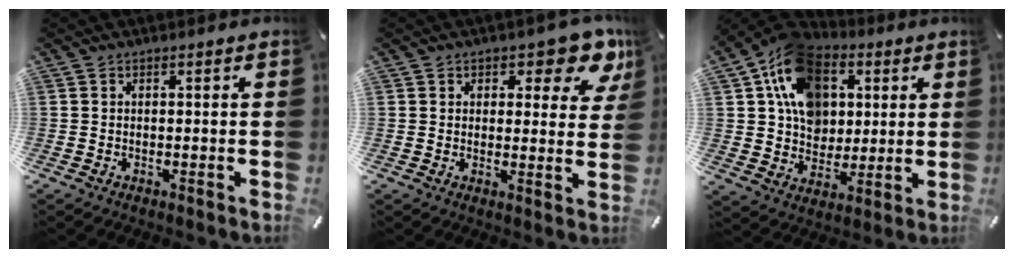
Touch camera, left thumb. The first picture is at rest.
{"total": 8.1, "force": [5.2, 4.3, 4.4], "torque": [-0.038, -0.034, 0.084]}
{"total": 15.4, "force": [5.0, 12.7, 7.3], "torque": [-0.136, -0.017, 0.098]}